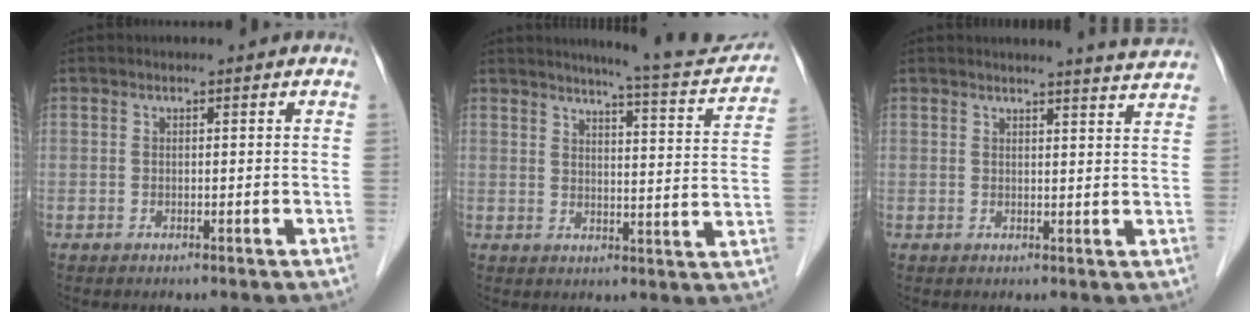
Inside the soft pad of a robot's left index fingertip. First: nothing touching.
{"total": 13.2, "force": [12.4, 0.4, 4.4], "torque": [-0.054, -0.032, 0.142]}
{"total": 5.4, "force": [5.3, -0.7, 1.0], "torque": [-0.020, -0.014, 0.047]}